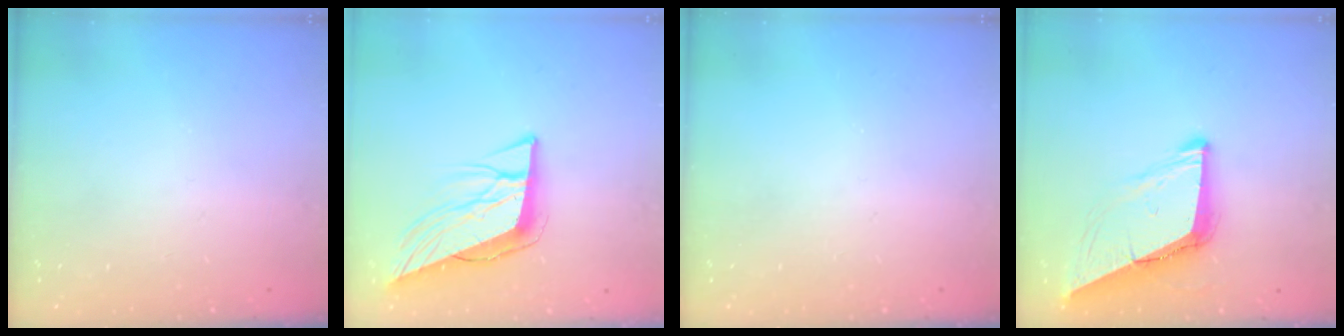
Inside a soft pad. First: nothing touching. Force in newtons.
{"total": 11.1, "press": 10.3, "slide": 4.0}
{"total": 0.0}
{"total": 9.5, "press": 9.4, "slide": 1.6}